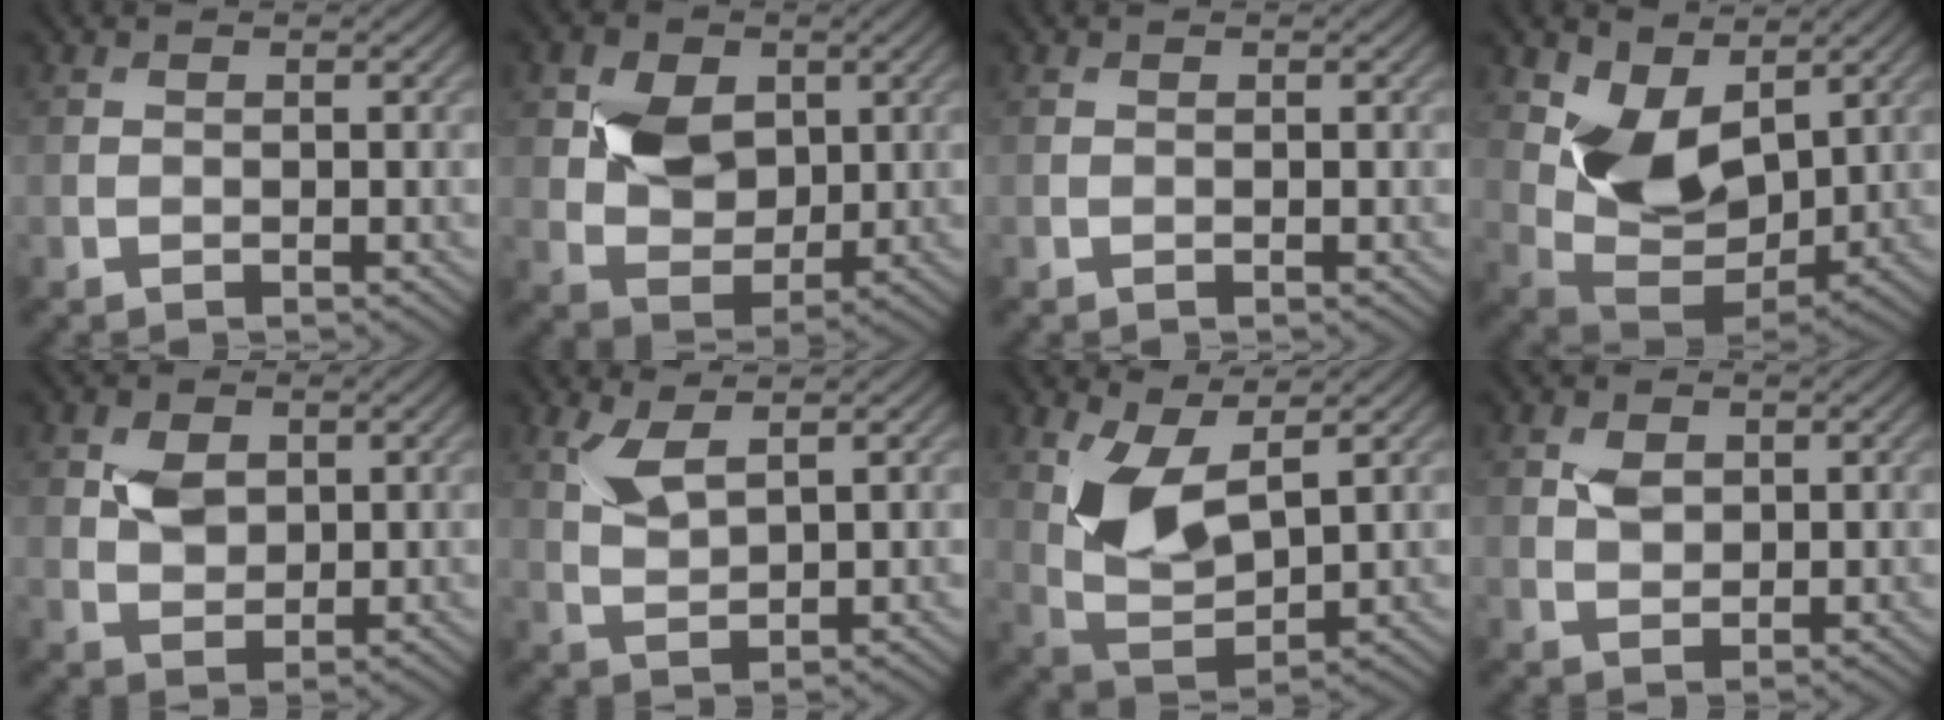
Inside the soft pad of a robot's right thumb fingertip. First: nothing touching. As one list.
[{"total": 6.9, "force": [1.7, 5.3, 4.0], "torque": [-0.088, -0.005, 0.028]}, {"total": 0.0}, {"total": 8.8, "force": [3.9, 5.4, 5.6], "torque": [-0.117, -0.017, 0.076]}, {"total": 3.6, "force": [1.0, 2.7, 2.2], "torque": [-0.046, -0.002, 0.018]}, {"total": 3.5, "force": [1.9, 1.1, 2.7], "torque": [-0.070, -0.002, 0.043]}, {"total": 7.7, "force": [3.0, 3.5, 6.1], "torque": [-0.135, -0.009, 0.060]}, {"total": 2.3, "force": [0.8, 1.6, 1.3], "torque": [-0.029, -0.003, 0.017]}]